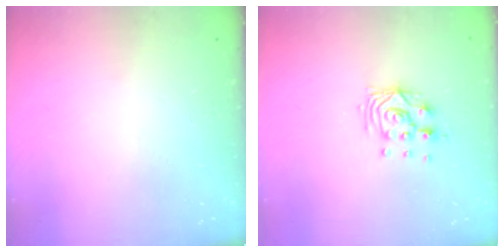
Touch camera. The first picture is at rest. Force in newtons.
{"total": 9.5, "press": 9.5, "slide": 0.7}